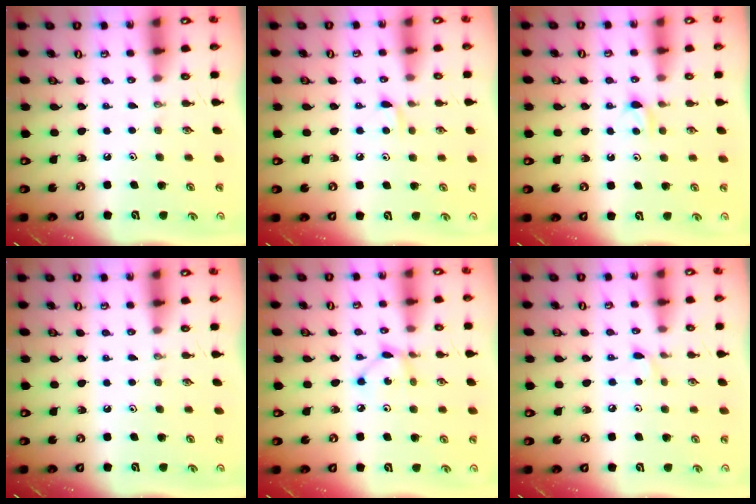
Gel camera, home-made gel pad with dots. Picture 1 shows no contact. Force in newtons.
{"total": 4.5, "press": 4.5, "slide": 0.7}
{"total": 3.4, "press": 3.4, "slide": 0.5}
{"total": 0.0}
{"total": 3.8, "press": 3.8, "slide": 0.0}
{"total": 5.0, "press": 5.0, "slide": 0.5}